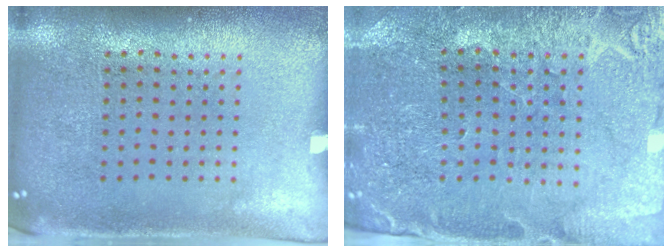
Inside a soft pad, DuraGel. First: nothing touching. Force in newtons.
{"total": 1.0, "press": 1.0, "slide": 0.2}